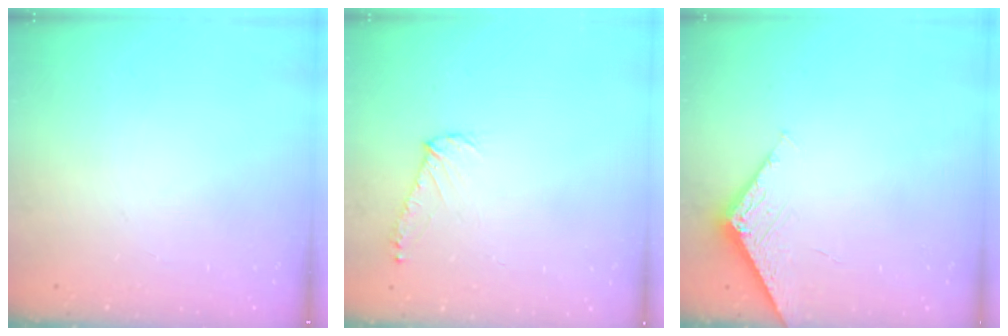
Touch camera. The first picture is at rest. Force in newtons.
{"total": 7.3, "press": 7.2, "slide": 0.7}
{"total": 3.6, "press": 3.6, "slide": 0.3}